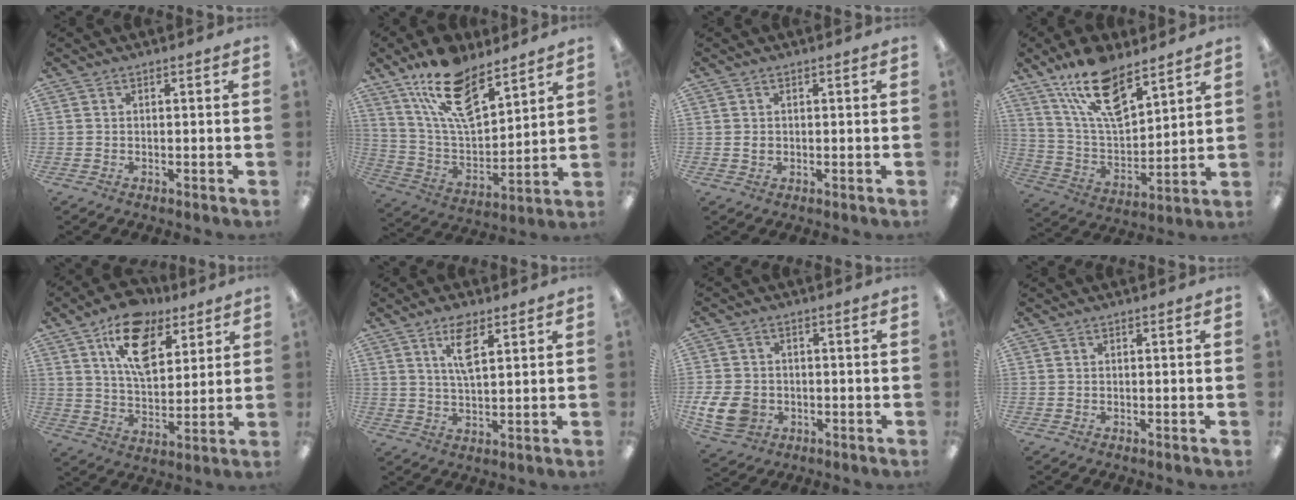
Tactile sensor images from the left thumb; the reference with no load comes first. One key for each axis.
{"total": 18.0, "fx": 12.7, "fy": 7.7, "fz": 10.3, "tx": -0.193, "ty": -0.059, "tz": 0.225}
{"total": 1.3, "fx": 0.2, "fy": 1.0, "fz": 0.8, "tx": -0.017, "ty": 0.004, "tz": 0.003}
{"total": 17.3, "fx": 12.2, "fy": 7.1, "fz": 10.0, "tx": -0.187, "ty": -0.057, "tz": 0.216}
{"total": 15.6, "fx": 9.0, "fy": 8.4, "fz": 9.6, "tx": -0.150, "ty": -0.025, "tz": 0.158}
{"total": 7.7, "fx": 4.2, "fy": 2.9, "fz": 5.7, "tx": -0.099, "ty": -0.004, "tz": 0.070}
{"total": 8.7, "fx": -1.9, "fy": 6.9, "fz": 4.9, "tx": -0.113, "ty": 0.010, "tz": -0.034}
{"total": 0.0}